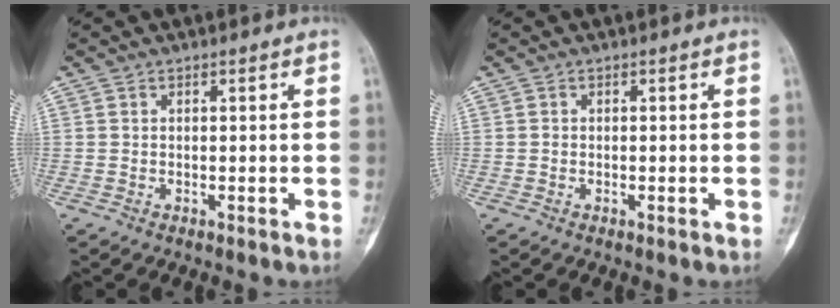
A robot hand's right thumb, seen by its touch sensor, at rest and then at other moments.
{"total": 0.6, "force": [-0.2, 0.4, 0.5], "torque": [-0.006, 0.000, -0.004]}